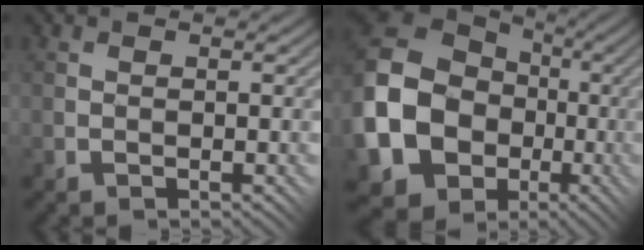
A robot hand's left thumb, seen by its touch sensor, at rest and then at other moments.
{"total": 19.1, "force": [-3.7, 16.1, 9.6], "torque": [-0.227, -0.028, -0.084]}